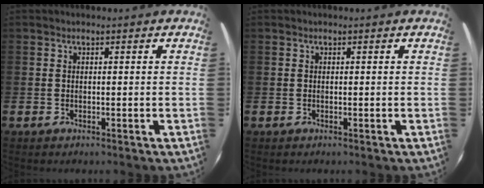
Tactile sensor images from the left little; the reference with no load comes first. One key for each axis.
{"total": 0.0}